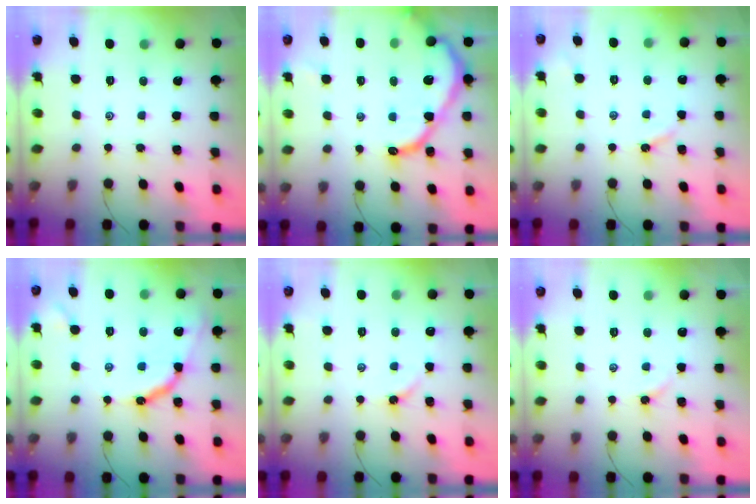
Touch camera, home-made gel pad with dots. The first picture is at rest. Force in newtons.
{"total": 13.9, "press": 13.8, "slide": 1.3}
{"total": 3.4, "press": 3.4, "slide": 0.5}
{"total": 10.4, "press": 10.4, "slide": 0.8}
{"total": 3.2, "press": 3.2, "slide": 0.5}
{"total": 1.8, "press": 1.8, "slide": 0.4}